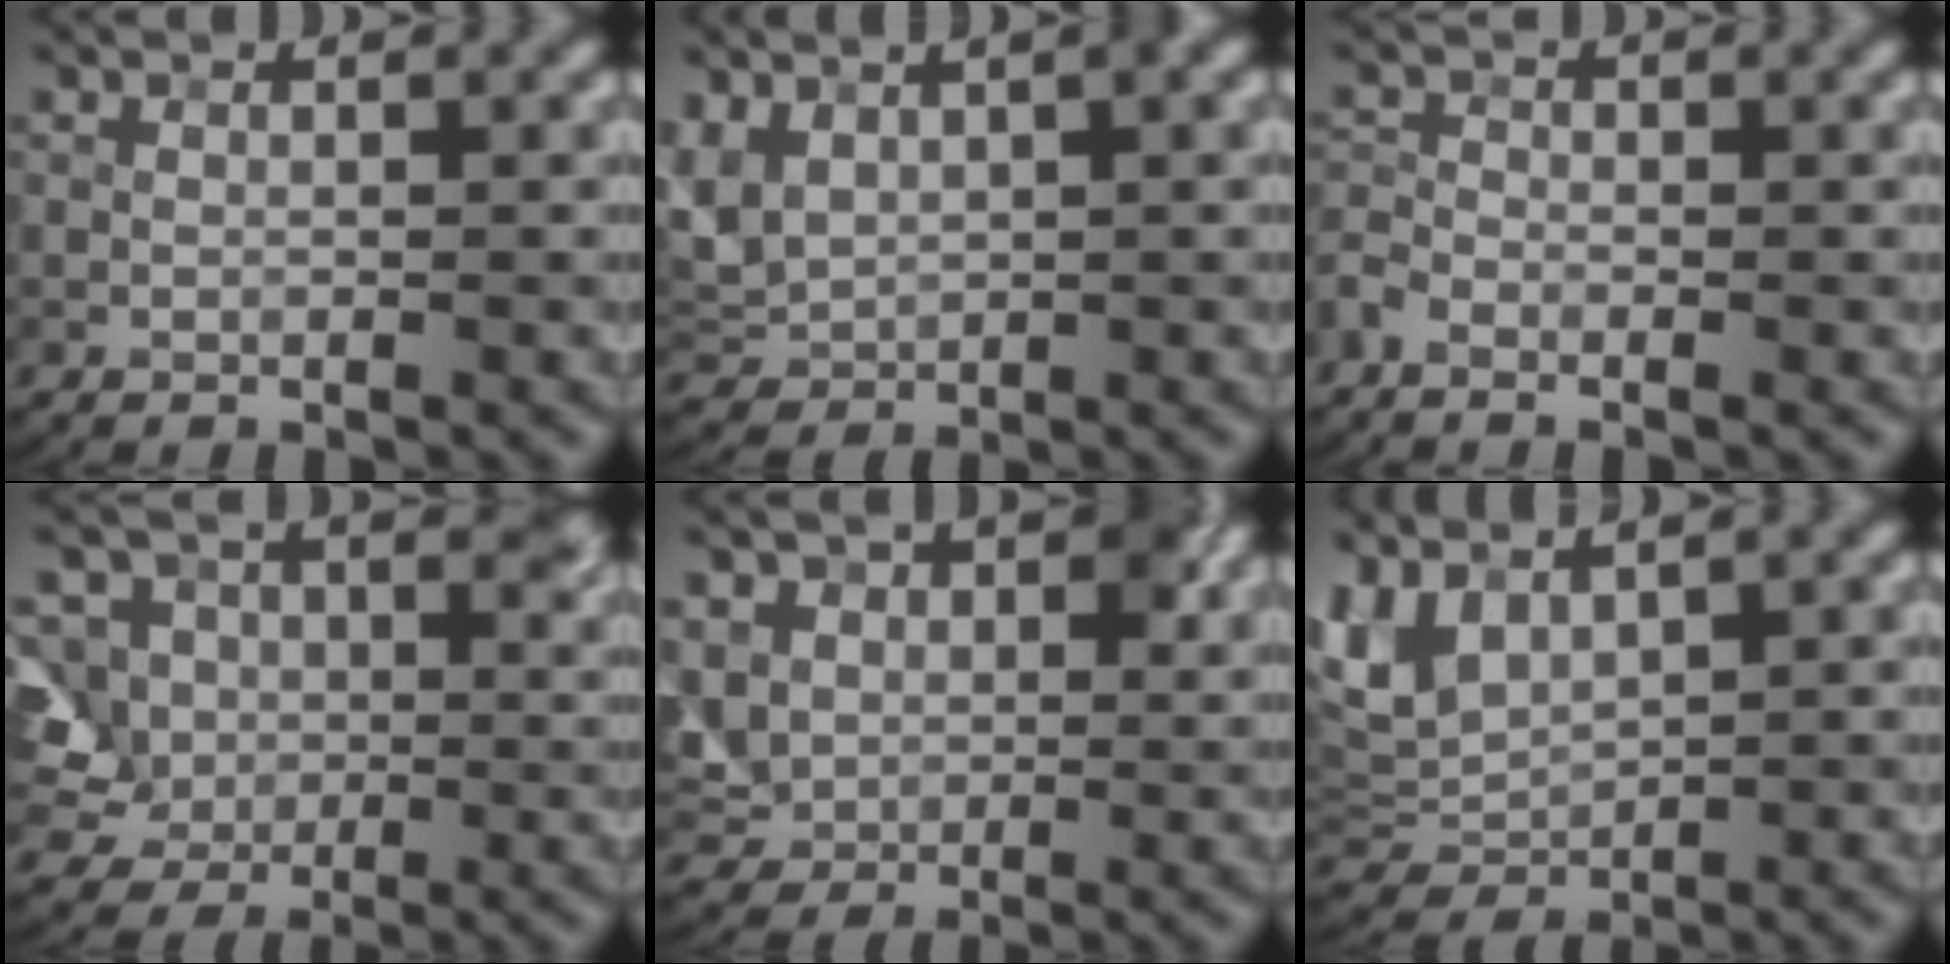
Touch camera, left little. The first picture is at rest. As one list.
[{"total": 3.7, "force": [1.3, 2.4, 2.4], "torque": [-0.058, 0.004, 0.028]}, {"total": 1.8, "force": [-1.4, 0.8, 0.8], "torque": [-0.018, 0.001, -0.040]}, {"total": 10.6, "force": [3.9, 8.2, 5.4], "torque": [-0.105, 0.021, 0.037]}, {"total": 7.8, "force": [2.6, 6.1, 4.0], "torque": [-0.102, 0.013, 0.036]}, {"total": 3.8, "force": [2.0, 2.2, 2.3], "torque": [-0.057, 0.001, 0.044]}]